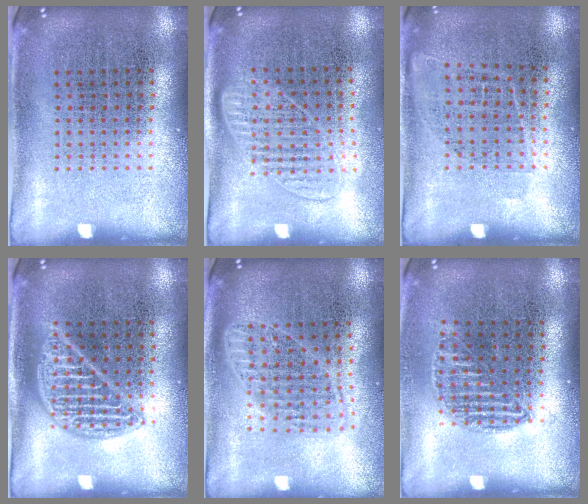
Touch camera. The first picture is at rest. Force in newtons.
{"total": 1.3, "press": 1.2, "slide": 0.5}
{"total": 0.9, "press": 0.7, "slide": 0.6}
{"total": 1.8, "press": 1.8, "slide": 0.2}
{"total": 1.7, "press": 1.4, "slide": 0.9}
{"total": 1.1, "press": 1.0, "slide": 0.4}